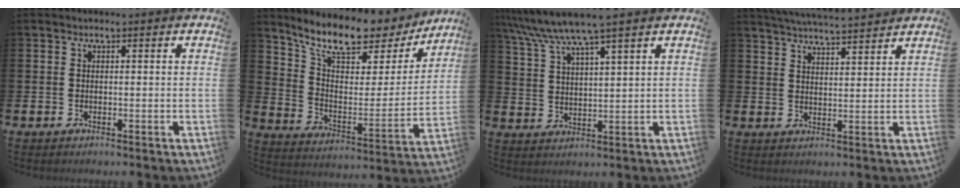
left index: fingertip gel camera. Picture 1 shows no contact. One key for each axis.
{"total": 10.8, "fx": 9.4, "fy": 3.1, "fz": 4.3, "tx": -0.118, "ty": -0.062, "tz": 0.161}
{"total": 7.2, "fx": 6.3, "fy": 0.1, "fz": 3.6, "tx": -0.094, "ty": -0.023, "tz": 0.111}
{"total": 4.9, "fx": 4.8, "fy": -0.1, "fz": 0.7, "tx": -0.034, "ty": -0.027, "tz": 0.088}